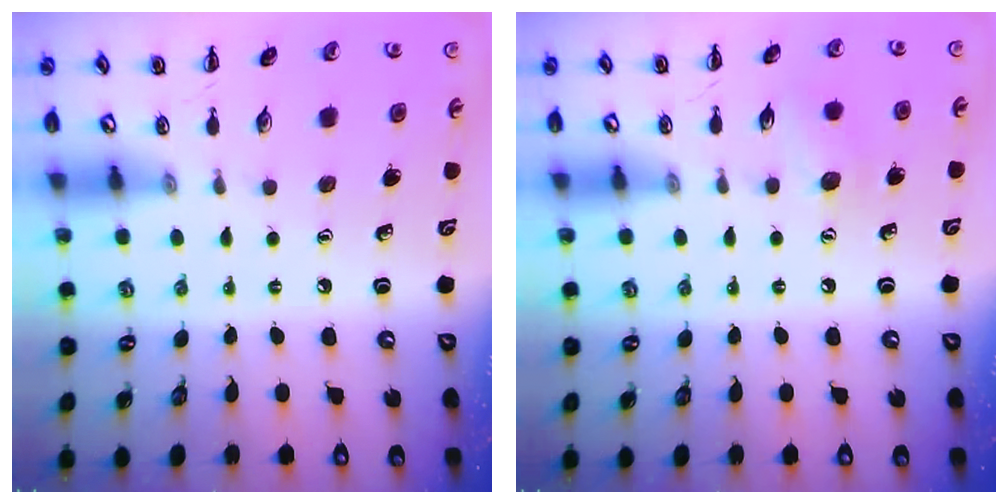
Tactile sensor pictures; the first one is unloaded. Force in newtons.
{"total": 6.1, "press": 5.9, "slide": 1.5}